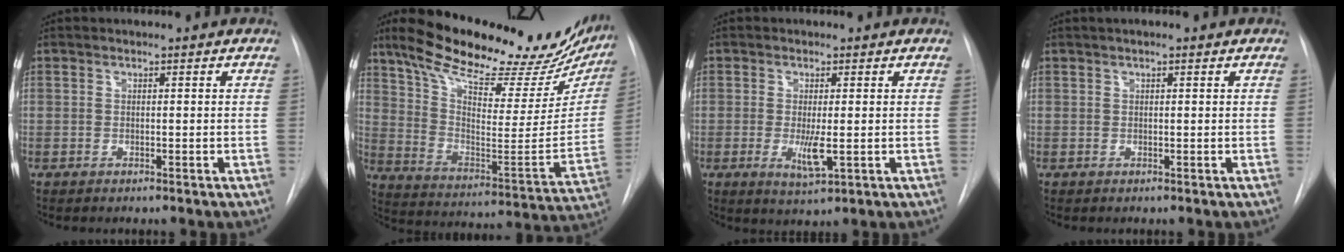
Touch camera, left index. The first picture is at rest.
{"total": 31.0, "force": [24.4, 9.1, 16.8], "torque": [-0.266, -0.018, 0.338]}
{"total": 4.1, "force": [-0.6, 0.8, 4.0], "torque": [-0.075, -0.010, -0.005]}
{"total": 1.8, "force": [1.2, 0.3, 1.3], "torque": [-0.021, 0.012, 0.014]}